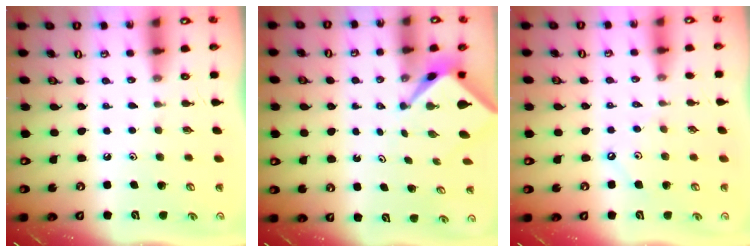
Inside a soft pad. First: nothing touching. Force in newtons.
{"total": 2.5, "press": 2.5, "slide": 0.2}
{"total": 2.9, "press": 2.9, "slide": 0.5}